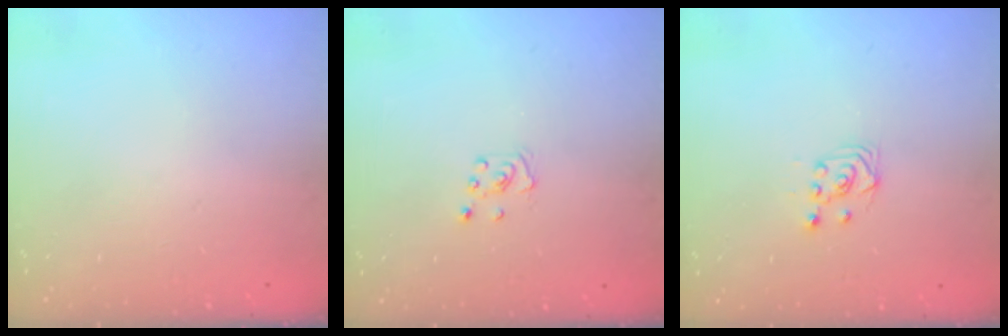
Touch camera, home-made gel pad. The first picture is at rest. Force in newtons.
{"total": 2.8, "press": 2.8, "slide": 0.3}
{"total": 2.5, "press": 2.2, "slide": 1.2}